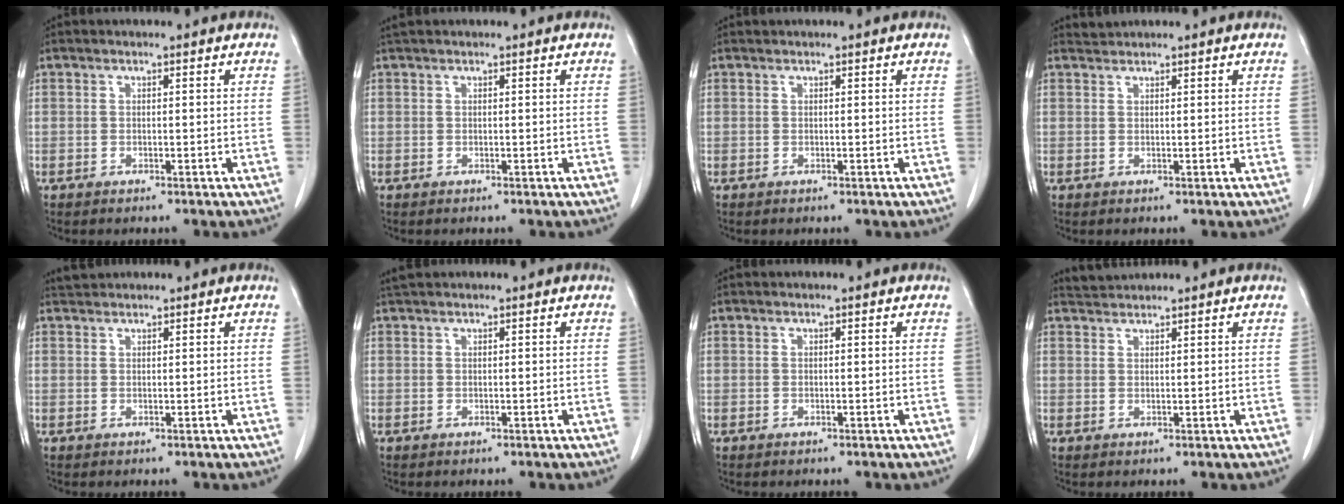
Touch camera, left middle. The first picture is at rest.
{"total": 0.6, "force": [0.6, 0.1, 0.2], "torque": [-0.010, 0.016, 0.015]}
{"total": 0.0}
{"total": 0.9, "force": [0.8, -0.2, -0.4], "torque": [-0.002, 0.005, 0.019]}
{"total": 1.2, "force": [1.1, 0.1, -0.2], "torque": [-0.008, 0.011, 0.027]}
{"total": 0.9, "force": [0.9, 0.1, 0.2], "torque": [-0.010, 0.014, 0.022]}
{"total": 0.0}
{"total": 1.9, "force": [1.8, -0.2, -0.3], "torque": [-0.003, 0.012, 0.042]}